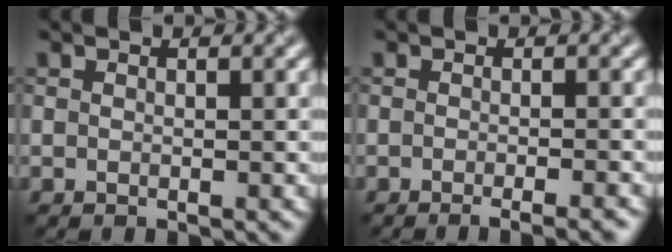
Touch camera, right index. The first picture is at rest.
{"total": 3.1, "force": [-2.0, 0.7, 2.3], "torque": [-0.018, 0.004, -0.027]}